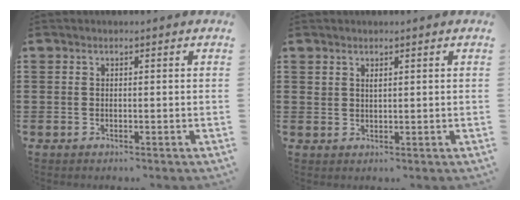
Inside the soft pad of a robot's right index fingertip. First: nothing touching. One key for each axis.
{"total": 1.0, "fx": 0.8, "fy": 0.4, "fz": 0.4, "tx": -0.010, "ty": 0.002, "tz": 0.015}